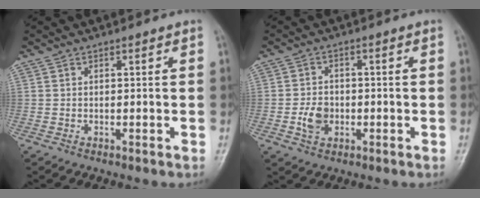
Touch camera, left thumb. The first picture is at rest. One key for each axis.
{"total": 4.6, "fx": -1.1, "fy": 3.5, "fz": 2.8, "tx": -0.042, "ty": 0.006, "tz": -0.021}